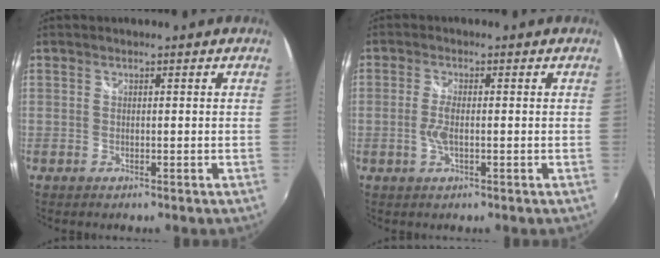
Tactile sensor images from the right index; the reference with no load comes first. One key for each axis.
{"total": 3.4, "fx": -0.5, "fy": 1.0, "fz": 3.2, "tx": -0.067, "ty": -0.003, "tz": -0.012}